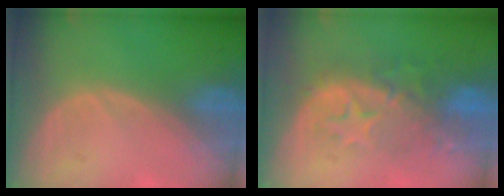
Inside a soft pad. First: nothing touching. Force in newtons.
{"total": 9.4, "press": 8.7, "slide": 3.7}